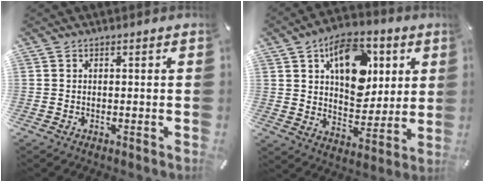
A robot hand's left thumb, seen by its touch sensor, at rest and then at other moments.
{"total": 16.5, "force": [6.6, 11.3, 9.9], "torque": [-0.132, -0.018, 0.118]}